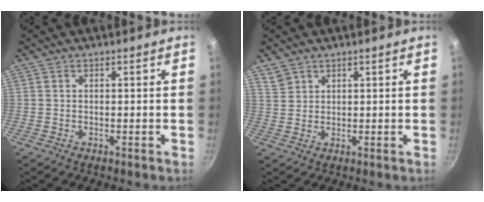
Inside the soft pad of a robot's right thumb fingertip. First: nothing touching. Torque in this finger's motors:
{"motor_torque": [-0.44, 0.00, -0.11, -0.10, 0.06]}